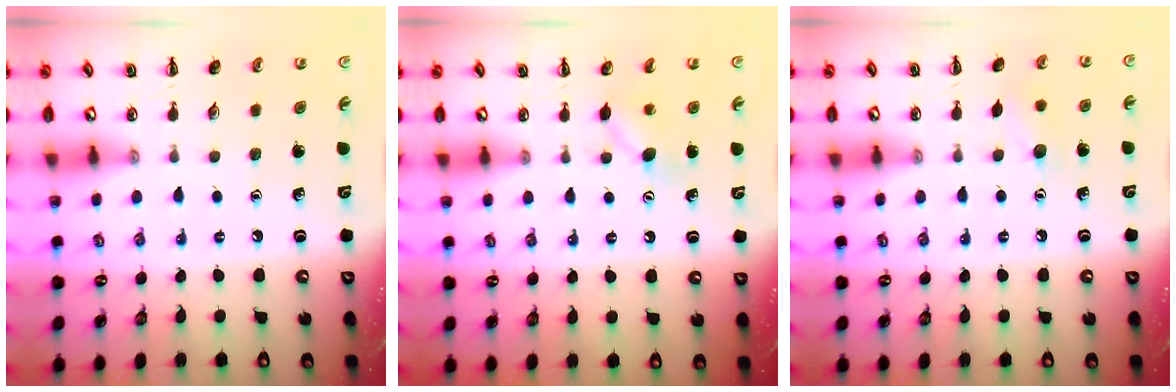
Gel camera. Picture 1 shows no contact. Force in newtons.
{"total": 5.8, "press": 5.7, "slide": 1.2}
{"total": 6.9, "press": 6.7, "slide": 1.7}